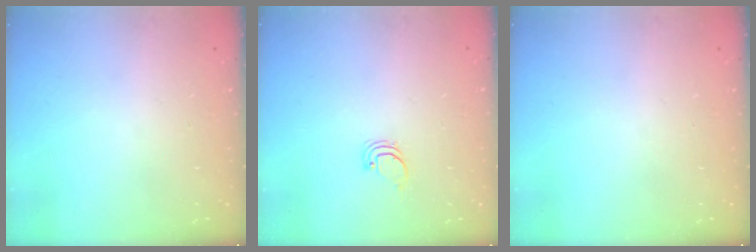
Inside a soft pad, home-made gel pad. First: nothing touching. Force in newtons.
{"total": 0.9, "press": 0.9, "slide": 0.1}
{"total": 0.0}